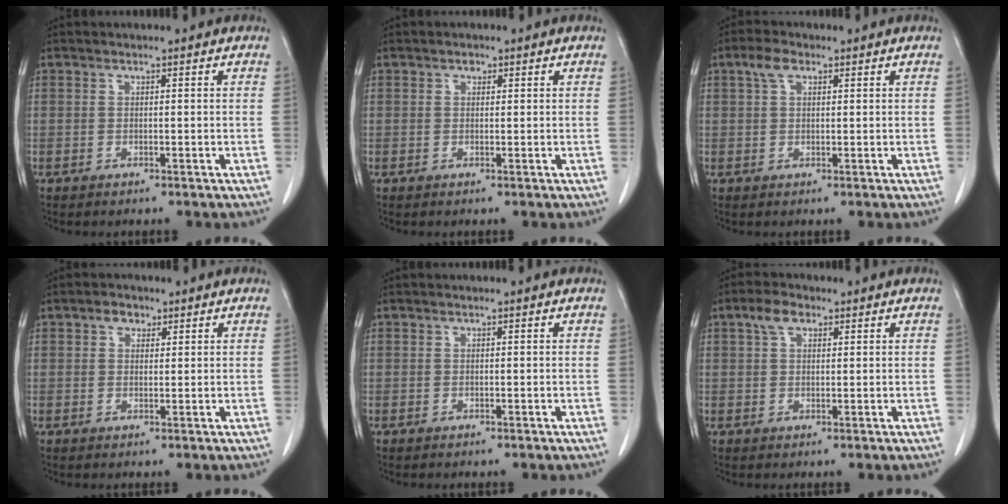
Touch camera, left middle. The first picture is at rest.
{"total": 0.7, "force": [0.4, 0.5, 0.3], "torque": [-0.002, -0.002, 0.006]}
{"total": 2.8, "force": [1.5, 1.4, 1.9], "torque": [-0.043, 0.012, 0.031]}
{"total": 2.1, "force": [1.2, 1.5, 0.9], "torque": [-0.016, 0.005, 0.020]}
{"total": 0.0}
{"total": 3.4, "force": [1.9, 1.8, 2.2], "torque": [-0.048, 0.012, 0.037]}